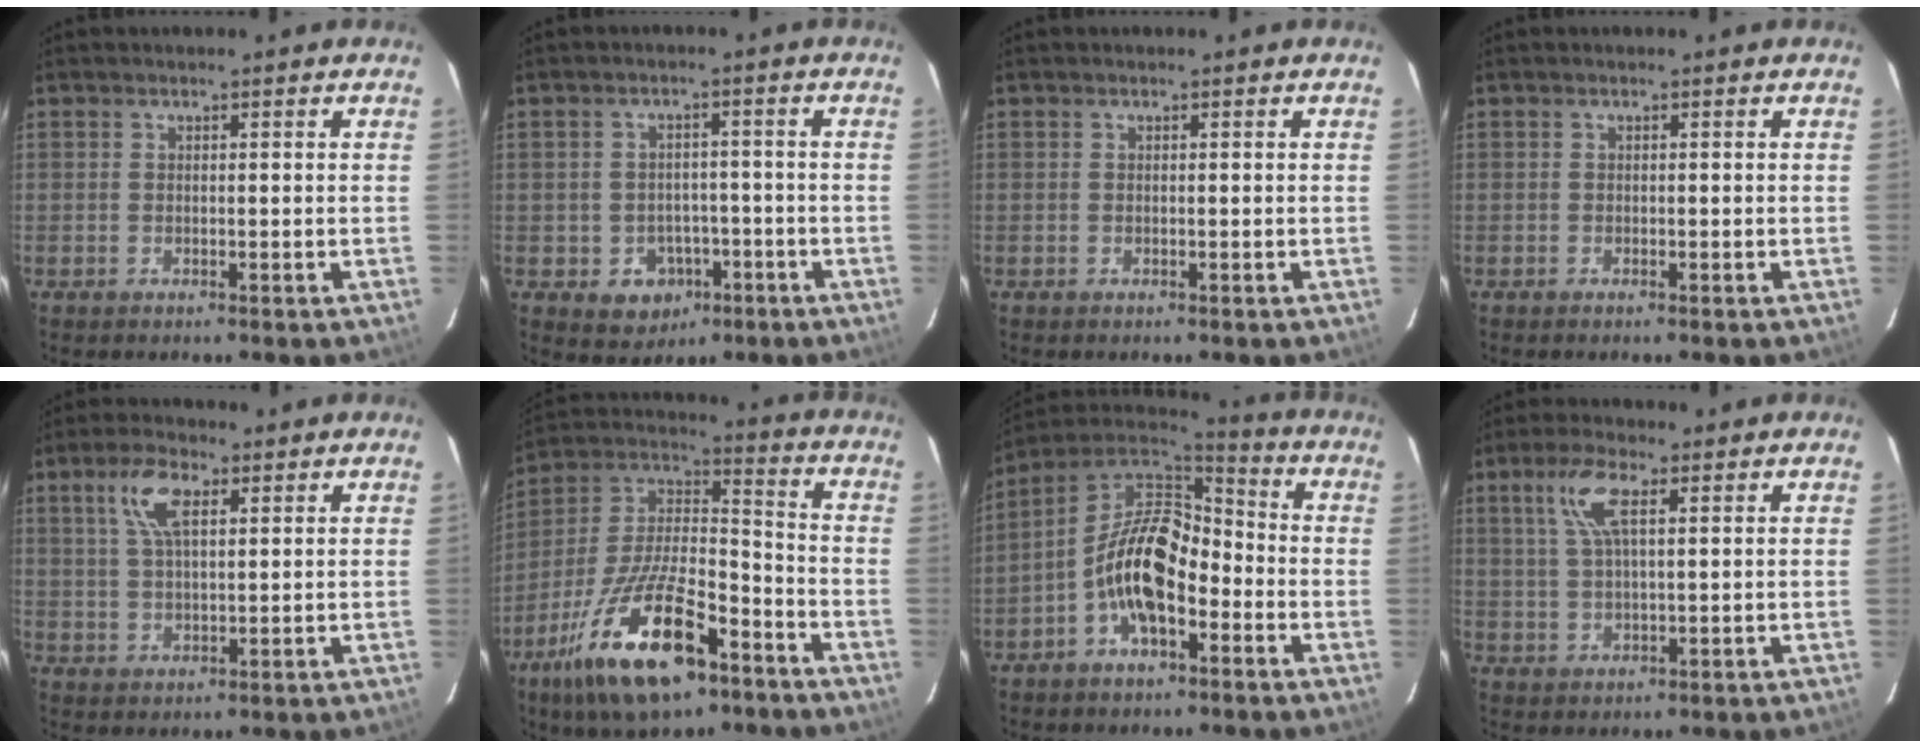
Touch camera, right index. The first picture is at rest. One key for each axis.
{"total": 6.5, "fx": -2.8, "fy": 5.6, "fz": 1.8, "tx": -0.044, "ty": 0.019, "tz": -0.017}
{"total": 0.0}
{"total": 0.0}
{"total": 7.2, "fx": 3.1, "fy": 3.0, "fz": 5.7, "tx": -0.112, "ty": 0.015, "tz": 0.059}
{"total": 22.1, "fx": -12.5, "fy": 8.3, "fz": 16.3, "tx": -0.323, "ty": -0.023, "tz": -0.218}
{"total": 13.4, "fx": -4.7, "fy": 6.7, "fz": 10.6, "tx": -0.205, "ty": 0.020, "tz": -0.094}
{"total": 7.0, "fx": 2.8, "fy": 2.3, "fz": 6.0, "tx": -0.121, "ty": 0.013, "tz": 0.055}